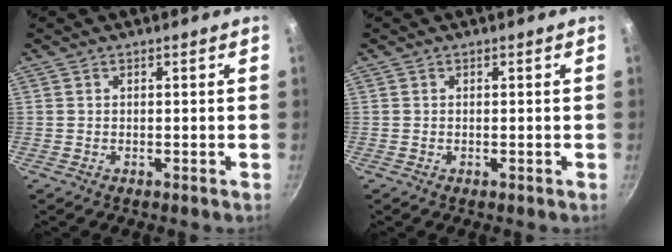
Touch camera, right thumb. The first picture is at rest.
{"total": 0.0}